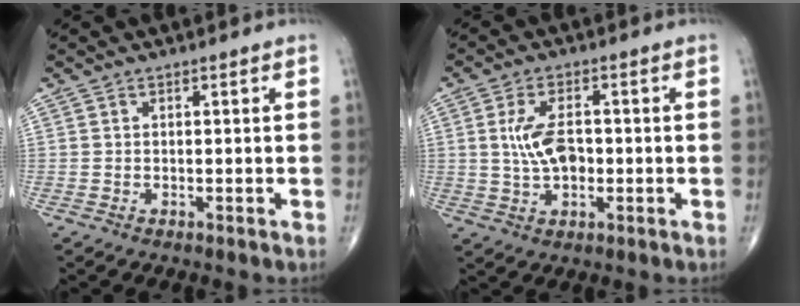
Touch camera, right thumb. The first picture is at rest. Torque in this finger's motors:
{"motor_torque": [-0.49, 0.58, 0.52, 0.42, 0.11]}